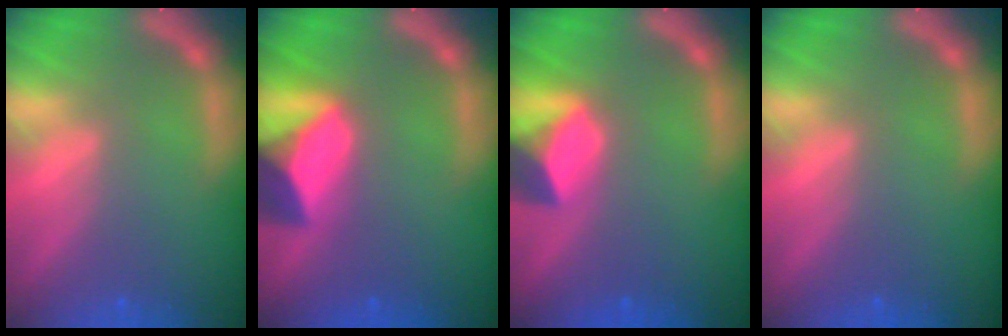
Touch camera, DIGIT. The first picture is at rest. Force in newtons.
{"total": 8.0}
{"total": 4.9}
{"total": 0.0}